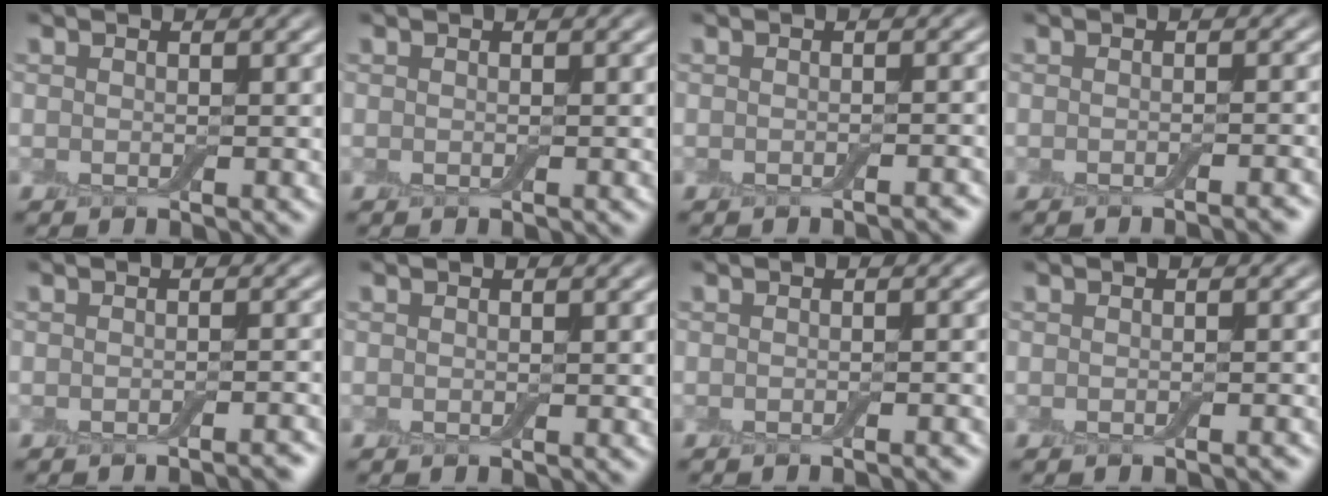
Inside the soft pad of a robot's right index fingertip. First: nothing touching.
{"total": 0.0}
{"total": 1.2, "force": [-0.9, 0.3, 0.8], "torque": [-0.004, 0.001, -0.015]}
{"total": 2.0, "force": [-1.3, 0.4, 1.5], "torque": [-0.006, 0.002, -0.021]}
{"total": 1.8, "force": [-1.3, 0.4, 1.2], "torque": [-0.005, 0.003, -0.019]}
{"total": 0.0}
{"total": 1.3, "force": [-0.8, 0.3, 0.9], "torque": [-0.002, 0.001, -0.014]}
{"total": 0.8, "force": [-0.5, 0.1, 0.5], "torque": [-0.004, 0.002, -0.008]}